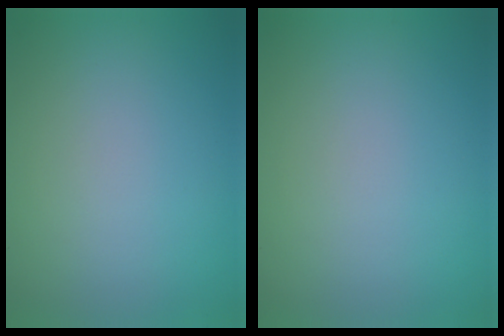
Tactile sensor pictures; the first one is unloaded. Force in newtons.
{"total": 0.0}